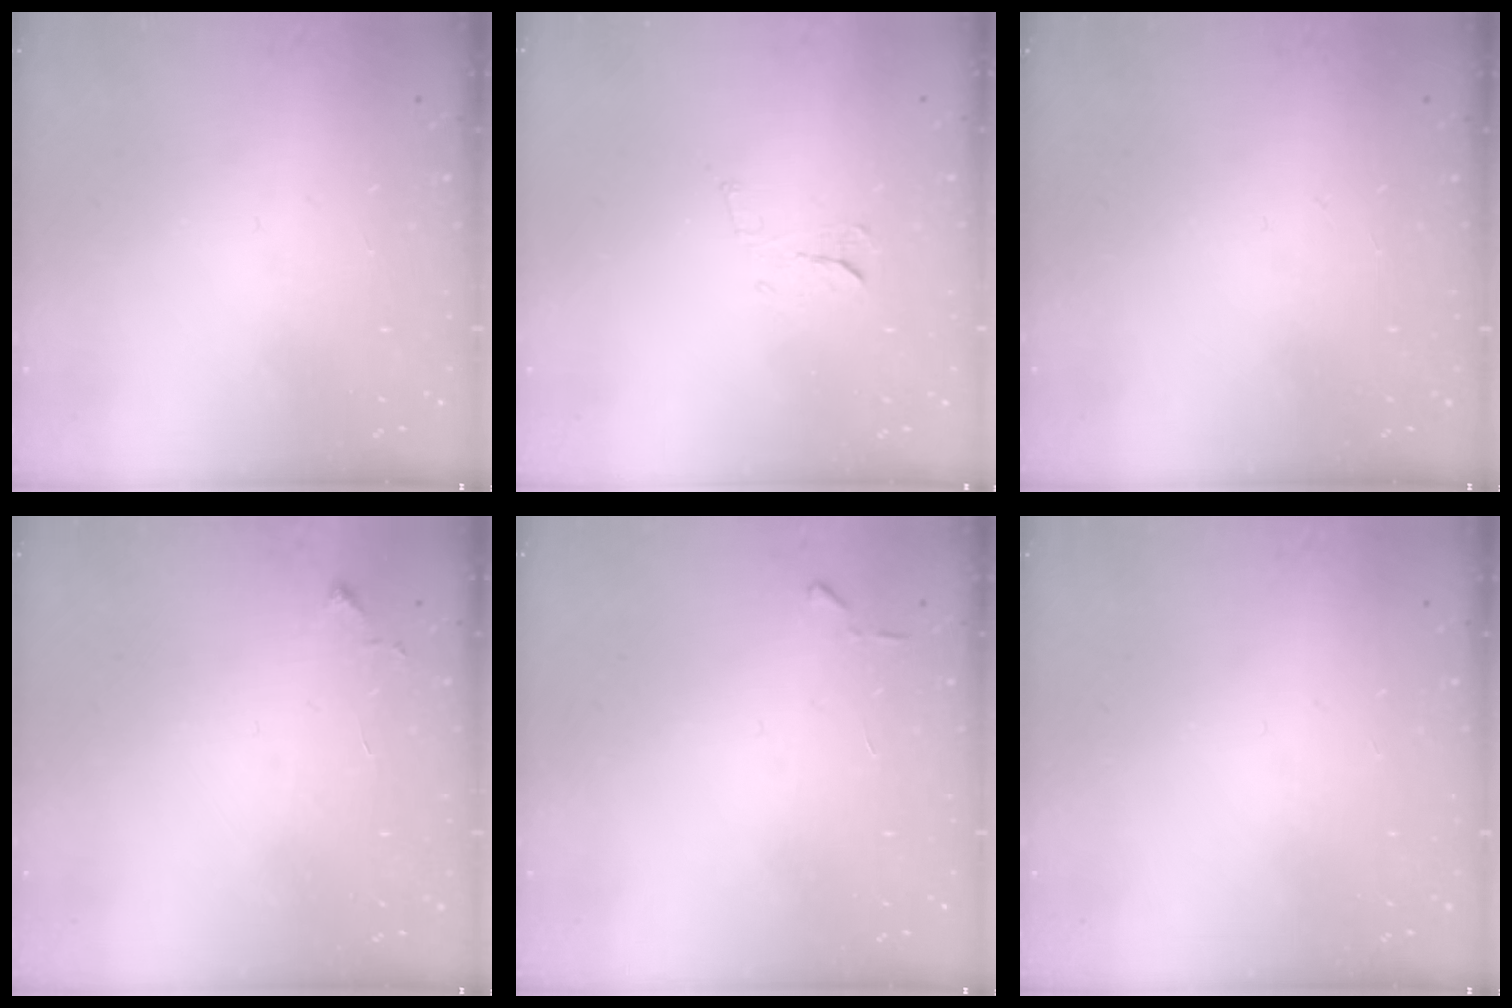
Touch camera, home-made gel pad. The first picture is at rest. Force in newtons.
{"total": 5.6, "press": 5.6, "slide": 0.4}
{"total": 0.0}
{"total": 3.2, "press": 3.2, "slide": 0.6}
{"total": 4.1, "press": 4.0, "slide": 0.5}
{"total": 0.0}